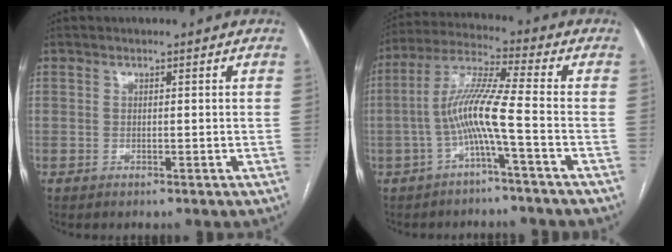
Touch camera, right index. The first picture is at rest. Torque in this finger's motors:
{"motor_torque": [0.33, -0.09, 0.71, 0.21]}